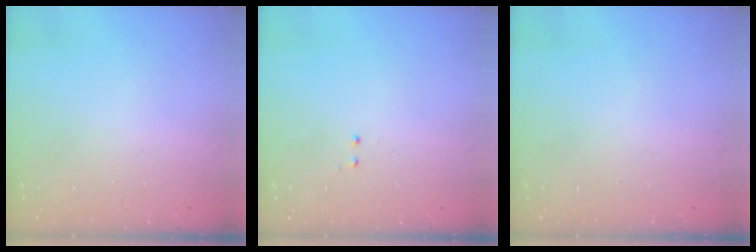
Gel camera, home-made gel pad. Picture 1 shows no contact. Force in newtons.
{"total": 0.5, "press": 0.5, "slide": 0.3}
{"total": 0.0}